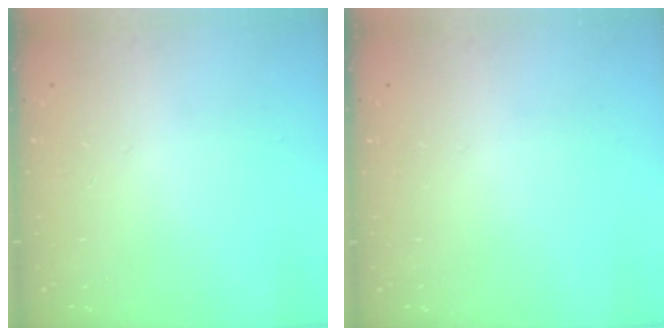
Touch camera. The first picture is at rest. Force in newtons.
{"total": 0.0}